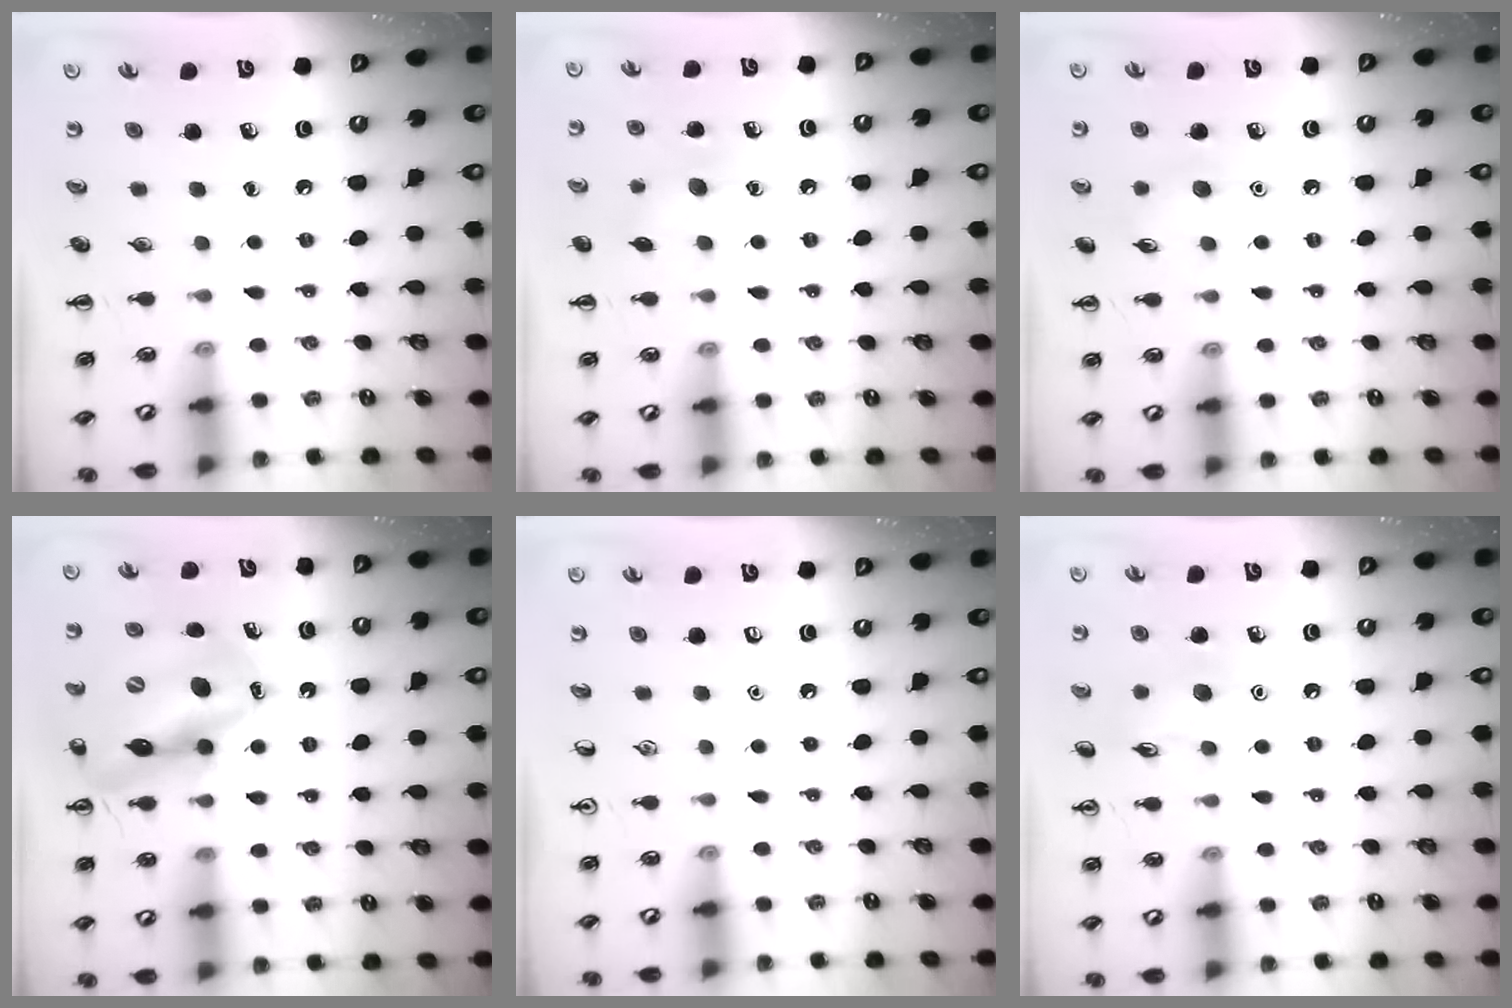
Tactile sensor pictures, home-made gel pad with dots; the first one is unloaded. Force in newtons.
{"total": 7.4, "press": 7.2, "slide": 1.8}
{"total": 7.3, "press": 7.1, "slide": 1.6}
{"total": 15.8, "press": 15.1, "slide": 4.5}
{"total": 0.0}
{"total": 7.7, "press": 7.7, "slide": 1.0}